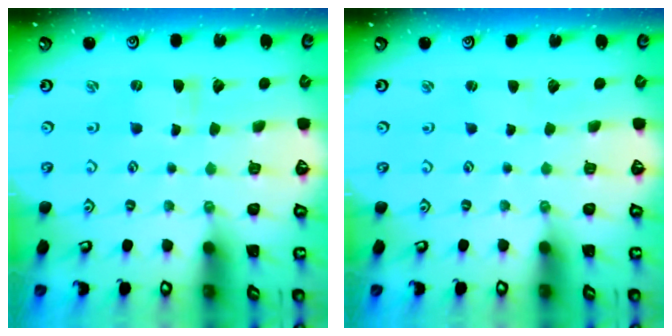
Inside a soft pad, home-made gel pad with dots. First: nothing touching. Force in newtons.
{"total": 0.9, "press": 0.9, "slide": 0.1}